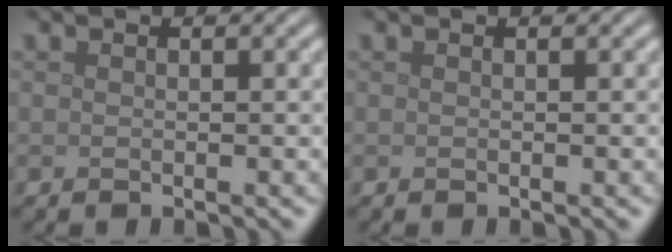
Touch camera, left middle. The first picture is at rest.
{"total": 0.0}